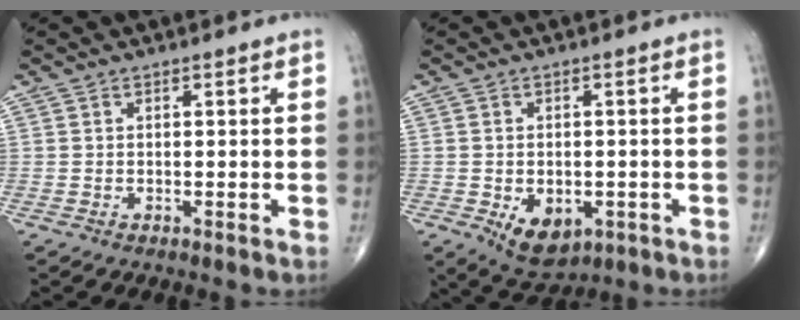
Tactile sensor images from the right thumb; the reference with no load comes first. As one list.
[{"total": 8.0, "force": [-2.6, 5.2, 5.6], "torque": [-0.070, 0.000, -0.026]}]